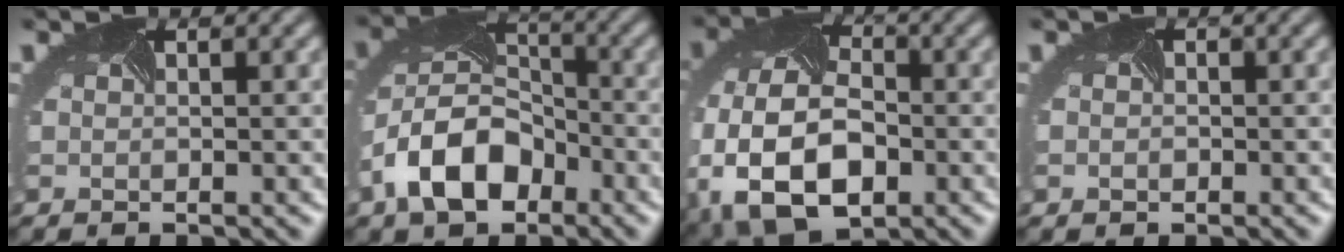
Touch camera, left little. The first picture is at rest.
{"total": 8.0, "force": [-4.0, 5.0, 4.7], "torque": [-0.099, -0.004, -0.080]}
{"total": 13.2, "force": [-4.2, 8.4, 9.2], "torque": [-0.203, -0.034, -0.074]}
{"total": 1.1, "force": [-0.2, 1.0, 0.3], "torque": [0.000, -0.004, -0.002]}